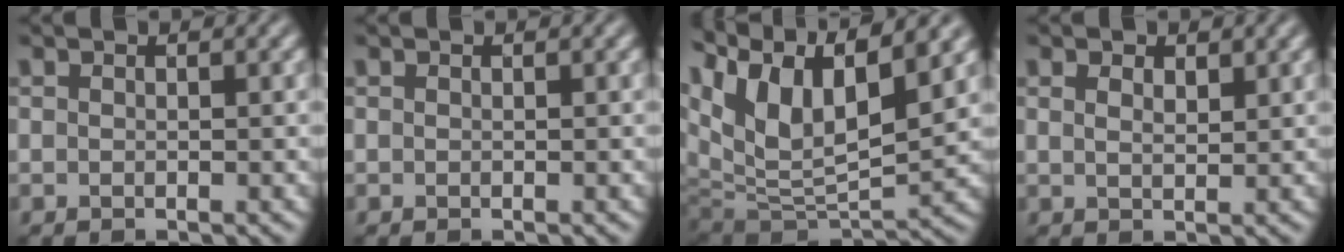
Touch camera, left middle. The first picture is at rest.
{"total": 0.0}
{"total": 12.3, "force": [6.5, 5.4, 8.9], "torque": [-0.186, 0.029, 0.118]}
{"total": 1.8, "force": [1.1, 1.0, 1.1], "torque": [-0.011, 0.006, 0.010]}